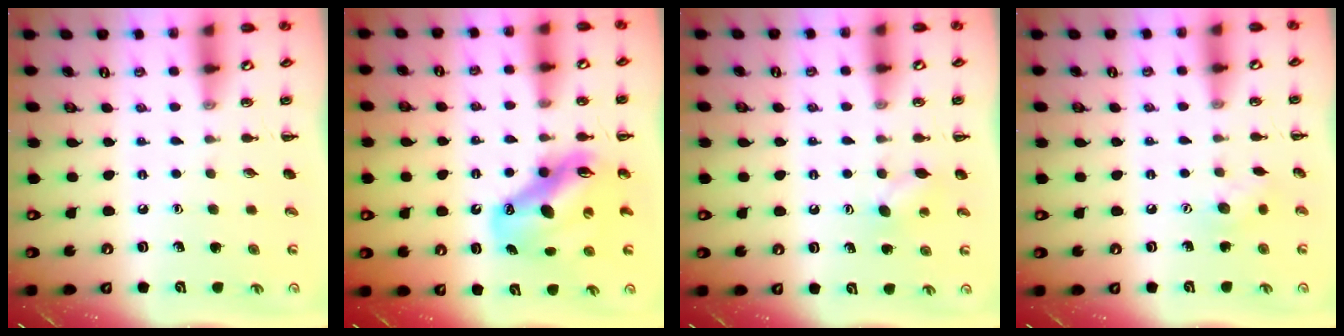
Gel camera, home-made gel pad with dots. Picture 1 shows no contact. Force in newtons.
{"total": 12.7, "press": 12.2, "slide": 3.7}
{"total": 6.7, "press": 6.5, "slide": 1.5}
{"total": 6.5, "press": 6.5, "slide": 0.5}